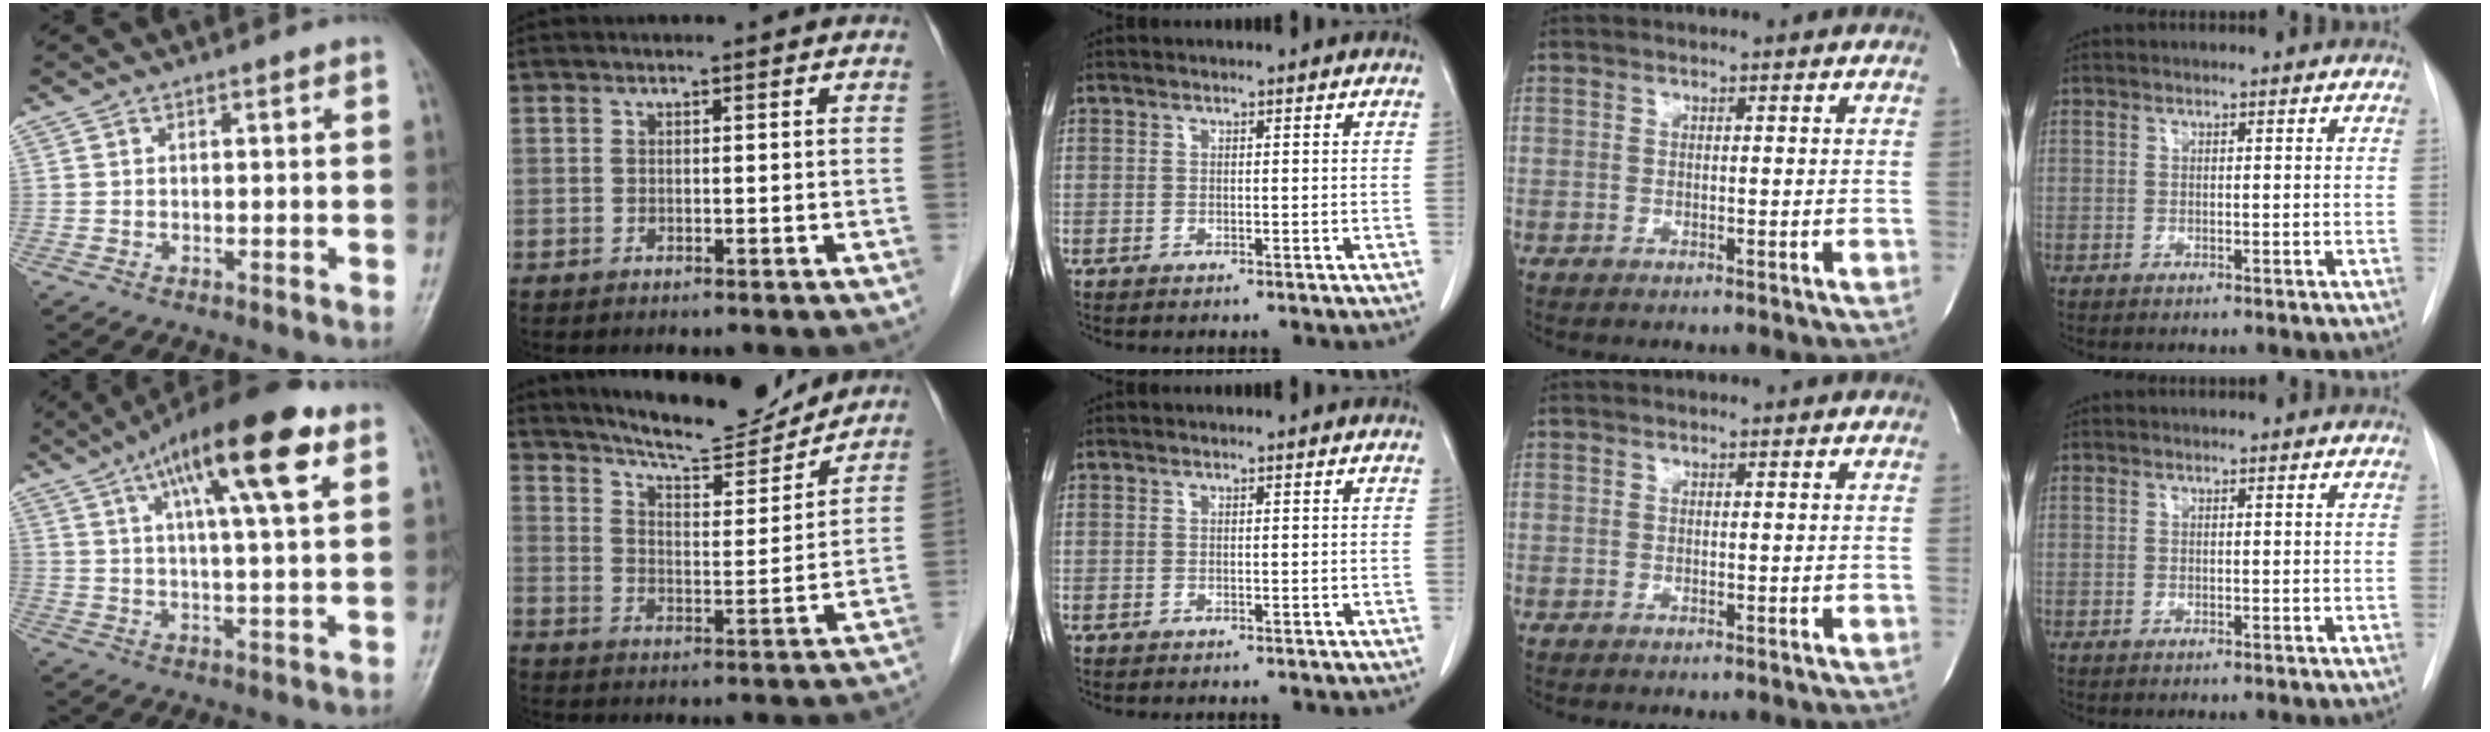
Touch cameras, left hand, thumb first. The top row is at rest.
{"thumb": {"total": 17.2, "force": [8.0, 4.0, 14.7], "torque": [-0.225, -0.006, 0.125]}, "index": {"total": 13.7, "force": [12.9, 1.7, 4.4], "torque": [-0.073, -0.007, 0.195]}}